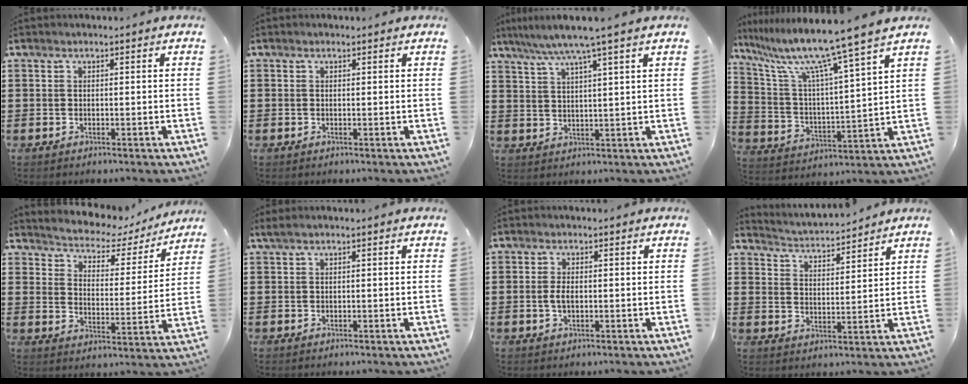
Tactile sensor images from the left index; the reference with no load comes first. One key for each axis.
{"total": 0.0}
{"total": 5.6, "fx": 4.1, "fy": -1.0, "fz": 3.7, "tx": -0.084, "ty": -0.015, "tz": 0.067}
{"total": 10.3, "fx": 8.3, "fy": -1.2, "fz": 6.1, "tx": -0.154, "ty": -0.062, "tz": 0.128}
{"total": 3.6, "fx": 3.5, "fy": 0.8, "fz": 0.3, "tx": -0.032, "ty": -0.034, "tz": 0.051}
{"total": 0.6, "fx": -0.1, "fy": -0.1, "fz": 0.6, "tx": -0.010, "ty": -0.002, "tz": -0.001}
{"total": 2.2, "fx": -0.3, "fy": 0.9, "fz": 1.9, "tx": -0.046, "ty": -0.002, "tz": -0.009}
{"total": 3.0, "fx": 3.0, "fy": -0.1, "fz": -0.2, "tx": -0.016, "ty": -0.024, "tz": 0.047}